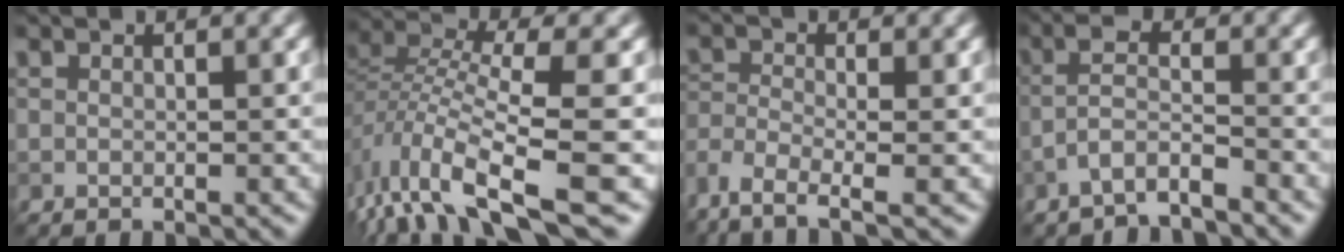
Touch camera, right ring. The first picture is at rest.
{"total": 9.3, "force": [-5.0, 2.6, 7.4], "torque": [-0.139, 0.003, -0.100]}
{"total": 4.6, "force": [-3.4, 1.3, 2.8], "torque": [-0.062, -0.008, -0.076]}
{"total": 3.3, "force": [-2.3, 0.5, 2.3], "torque": [-0.047, 0.009, -0.055]}